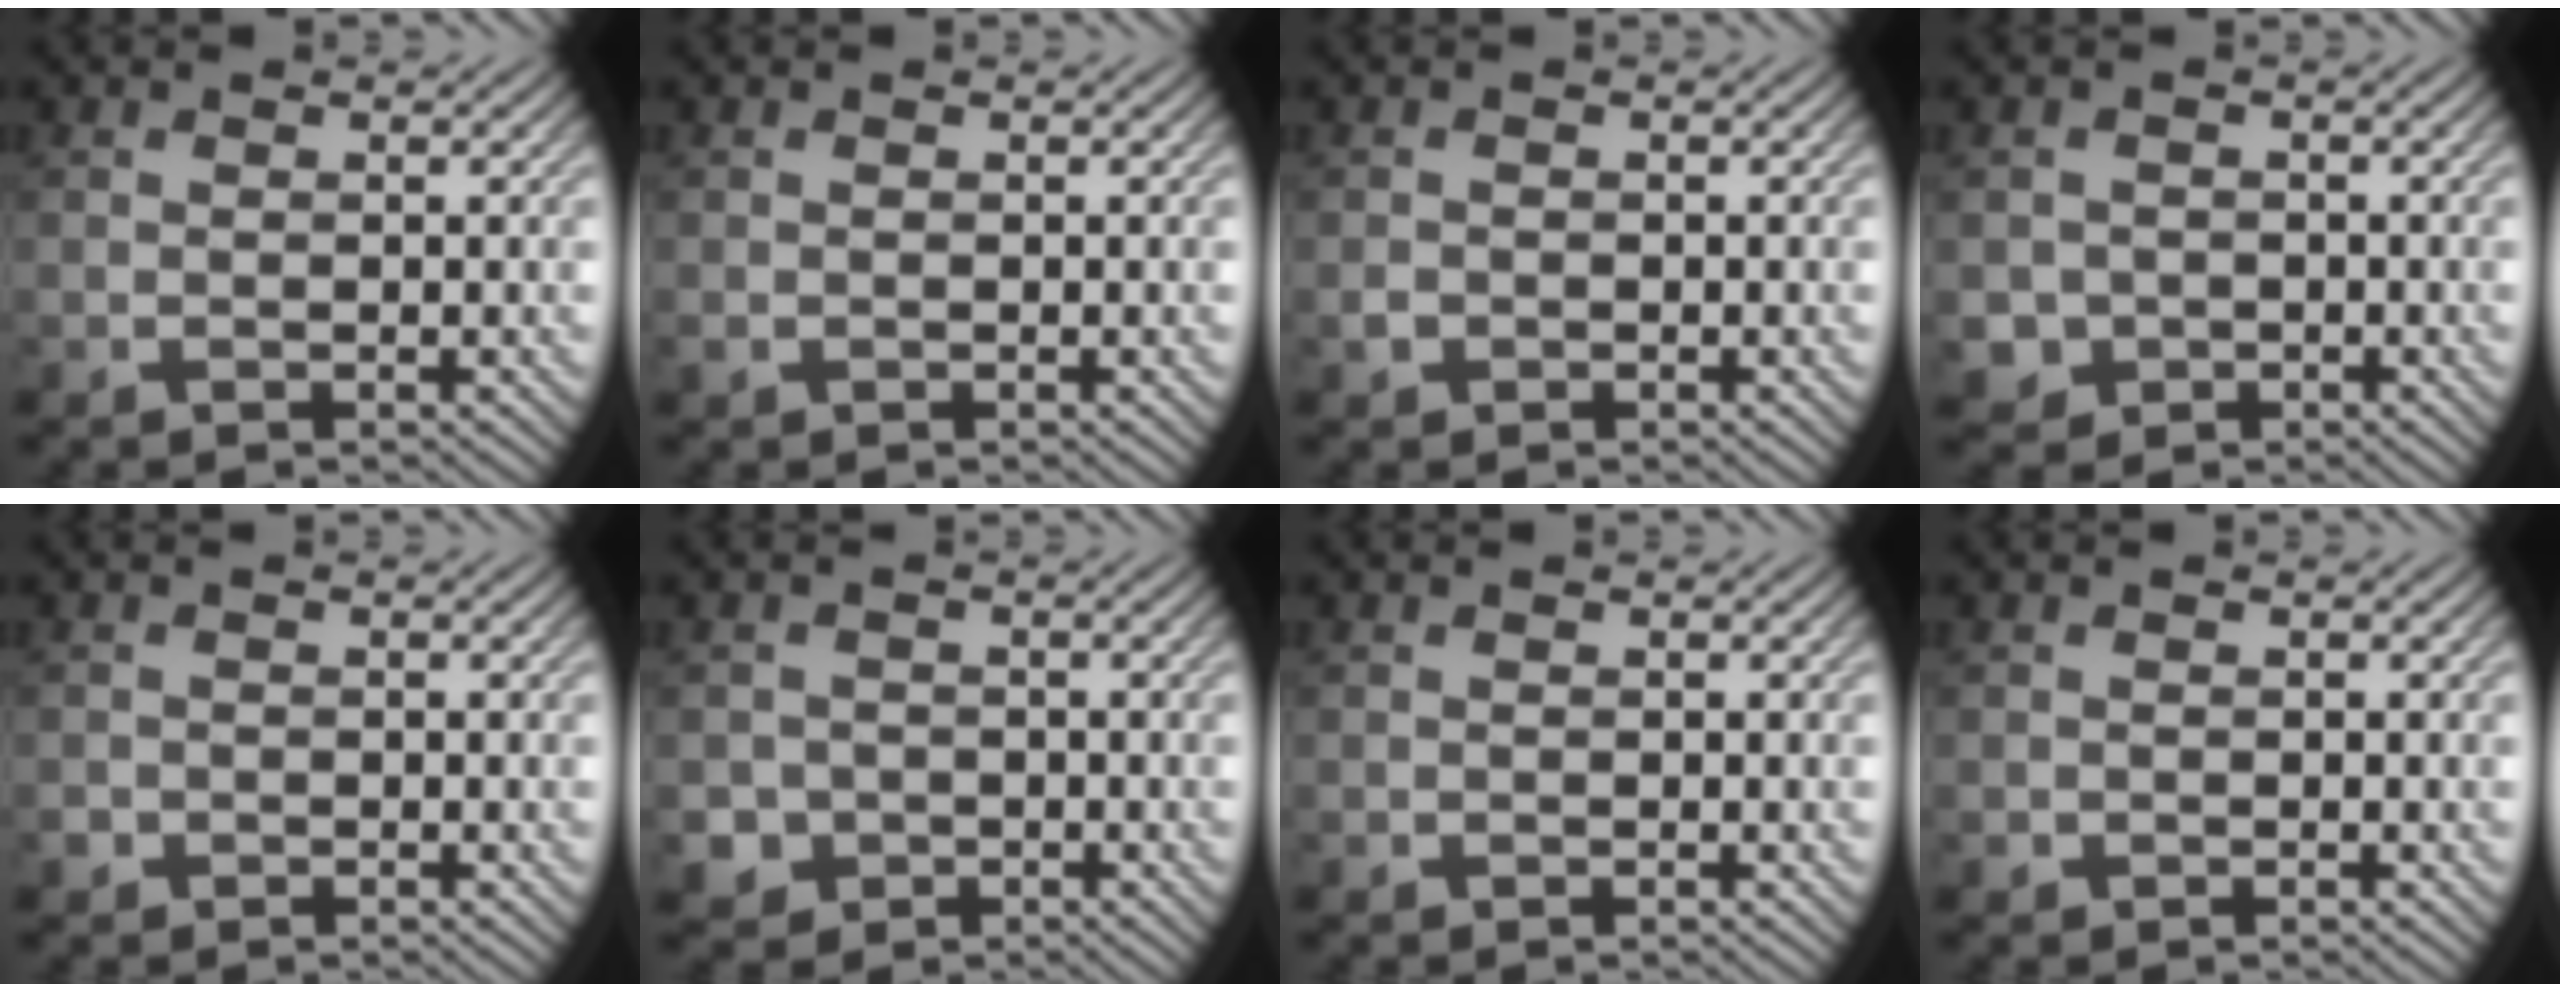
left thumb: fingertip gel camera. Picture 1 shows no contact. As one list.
[{"total": 0.7, "force": [-0.3, 0.6, 0.3], "torque": [-0.008, -0.007, -0.007]}, {"total": 0.9, "force": [-0.4, 0.7, 0.3], "torque": [-0.006, -0.004, -0.010]}, {"total": 2.6, "force": [-0.9, 2.4, 0.4], "torque": [-0.011, -0.010, -0.019]}, {"total": 1.1, "force": [-0.7, 0.9, 0.2], "torque": [-0.003, -0.004, -0.016]}, {"total": 2.6, "force": [-1.1, 2.3, 0.4], "torque": [-0.008, -0.008, -0.021]}, {"total": 0.0}, {"total": 0.5, "force": [-0.2, 0.5, 0.0], "torque": [0.001, -0.005, -0.006]}]